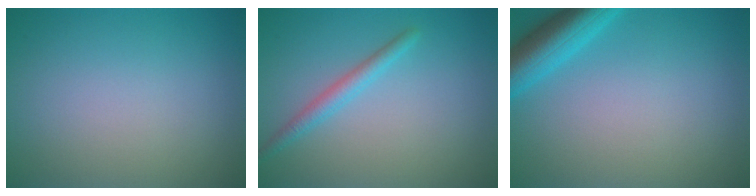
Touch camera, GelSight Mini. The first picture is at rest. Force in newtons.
{"total": 1.9, "press": 1.9, "slide": 0.2}
{"total": 4.9, "press": 4.9, "slide": 0.3}